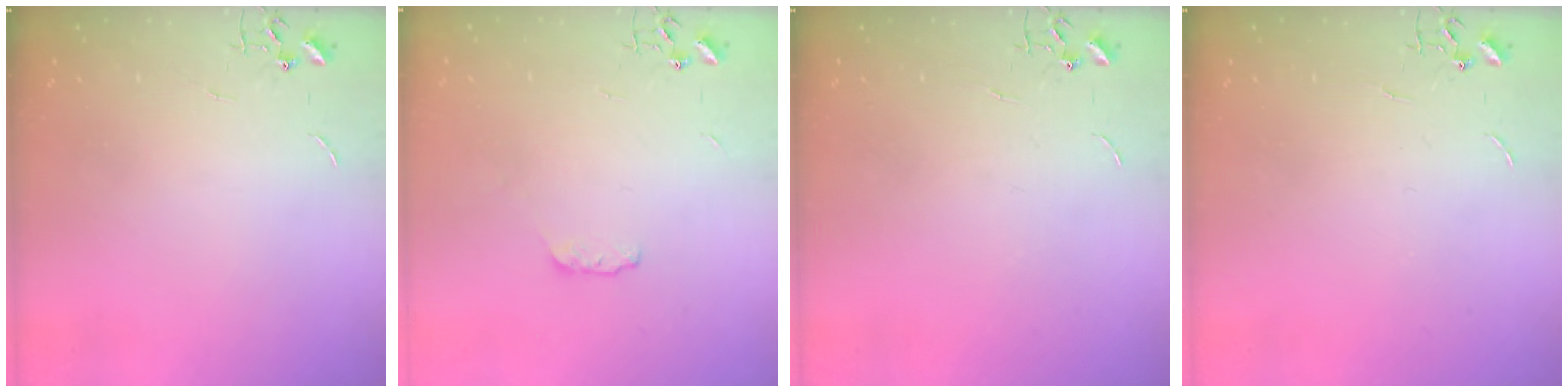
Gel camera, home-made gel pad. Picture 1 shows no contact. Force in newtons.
{"total": 3.8, "press": 3.8, "slide": 0.6}
{"total": 0.0}
{"total": 0.0}